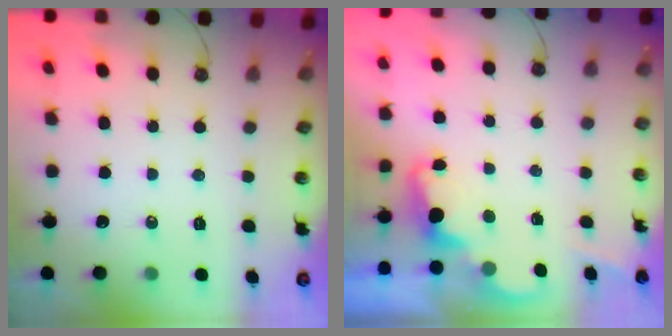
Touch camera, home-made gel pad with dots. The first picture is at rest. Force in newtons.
{"total": 2.3, "press": 2.2, "slide": 0.5}